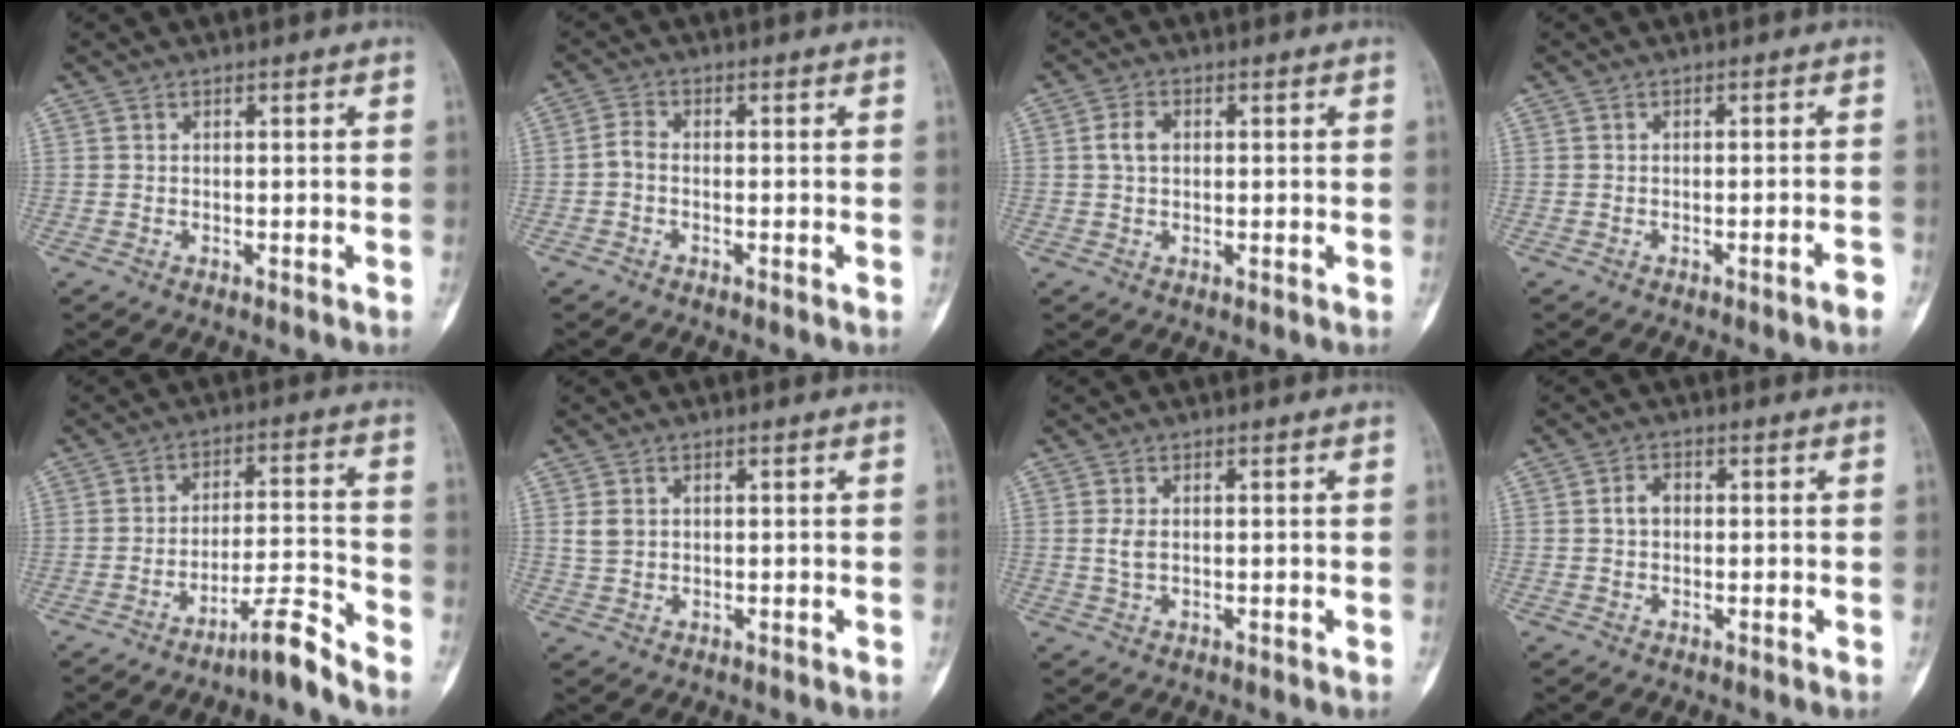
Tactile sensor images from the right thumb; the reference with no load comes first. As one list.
[{"total": 2.1, "force": [-0.7, 1.2, 1.6], "torque": [-0.033, 0.007, -0.023]}, {"total": 3.2, "force": [0.5, 2.1, 2.3], "torque": [-0.045, 0.006, 0.007]}, {"total": 1.9, "force": [-1.3, 0.0, 1.4], "torque": [-0.025, 0.008, -0.018]}, {"total": 6.8, "force": [-5.8, -0.1, 3.6], "torque": [-0.060, 0.064, -0.101]}, {"total": 2.5, "force": [0.7, 2.0, 1.4], "torque": [-0.022, 0.001, 0.019]}, {"total": 2.2, "force": [0.2, 1.3, 1.8], "torque": [-0.042, 0.000, 0.005]}, {"total": 2.5, "force": [0.1, 1.9, 1.6], "torque": [-0.025, 0.010, -0.003]}]